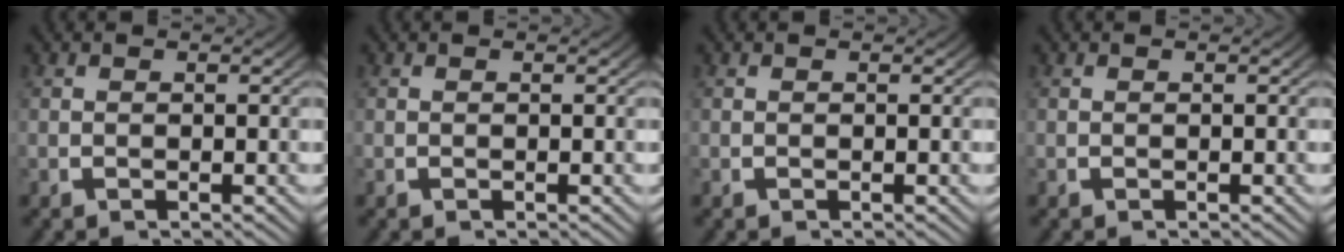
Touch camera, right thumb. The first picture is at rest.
{"total": 0.0}
{"total": 0.0}
{"total": 0.0}